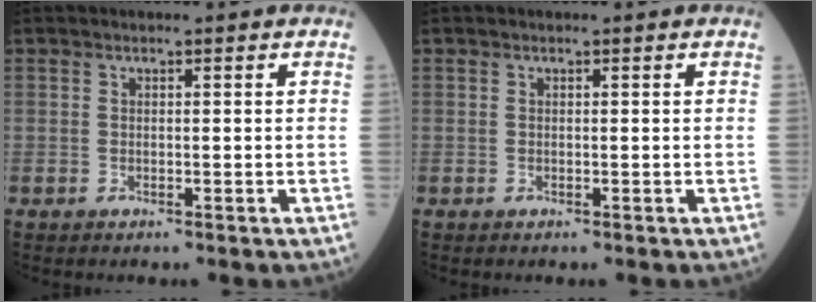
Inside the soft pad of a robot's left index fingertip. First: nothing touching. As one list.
[{"total": 0.0}]